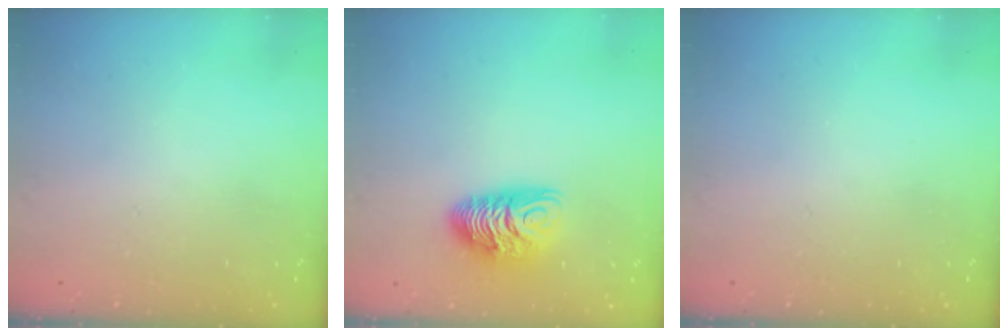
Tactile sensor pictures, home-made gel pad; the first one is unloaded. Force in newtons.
{"total": 9.6, "press": 9.6, "slide": 0.5}
{"total": 0.0}